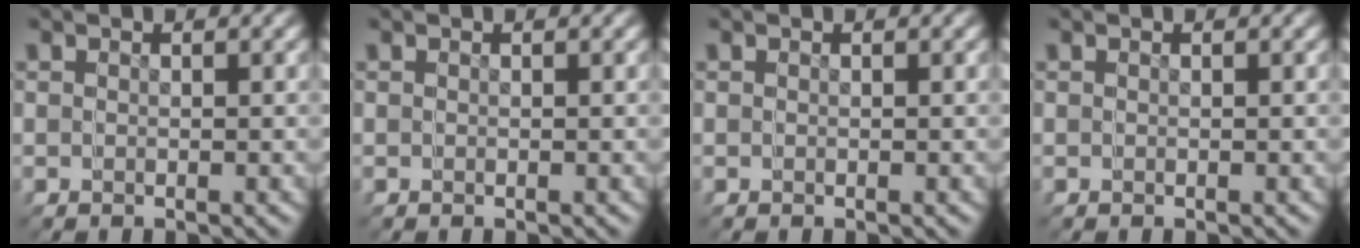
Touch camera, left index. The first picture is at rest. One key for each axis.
{"total": 0.0}
{"total": 0.0}
{"total": 0.0}